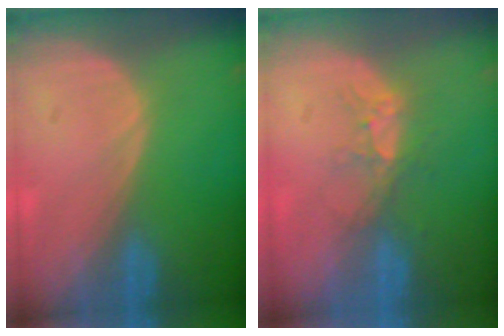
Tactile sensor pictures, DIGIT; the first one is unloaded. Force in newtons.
{"total": 4.0, "press": 3.5, "slide": 1.9}